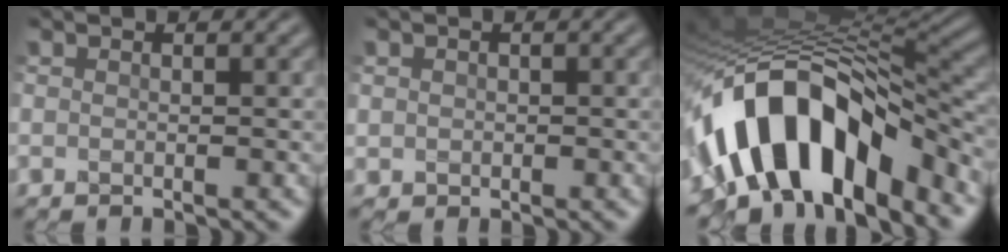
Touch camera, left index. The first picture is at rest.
{"total": 1.1, "force": [0.3, 1.1, 0.0], "torque": [0.018, 0.001, 0.000]}
{"total": 13.4, "force": [-6.1, 7.2, 9.6], "torque": [-0.148, 0.014, -0.112]}